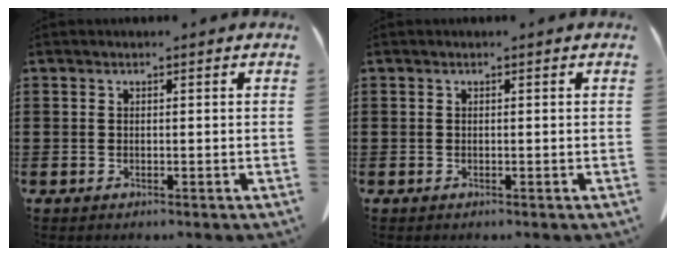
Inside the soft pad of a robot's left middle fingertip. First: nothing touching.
{"total": 0.0}